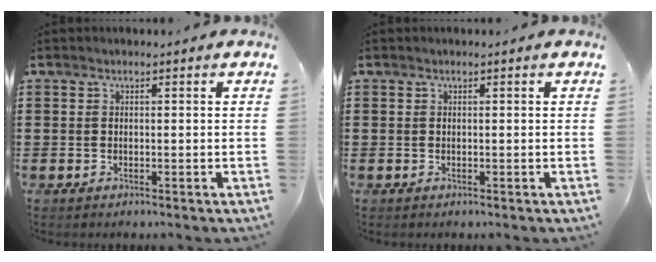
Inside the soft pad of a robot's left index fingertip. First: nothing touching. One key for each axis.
{"total": 0.0}